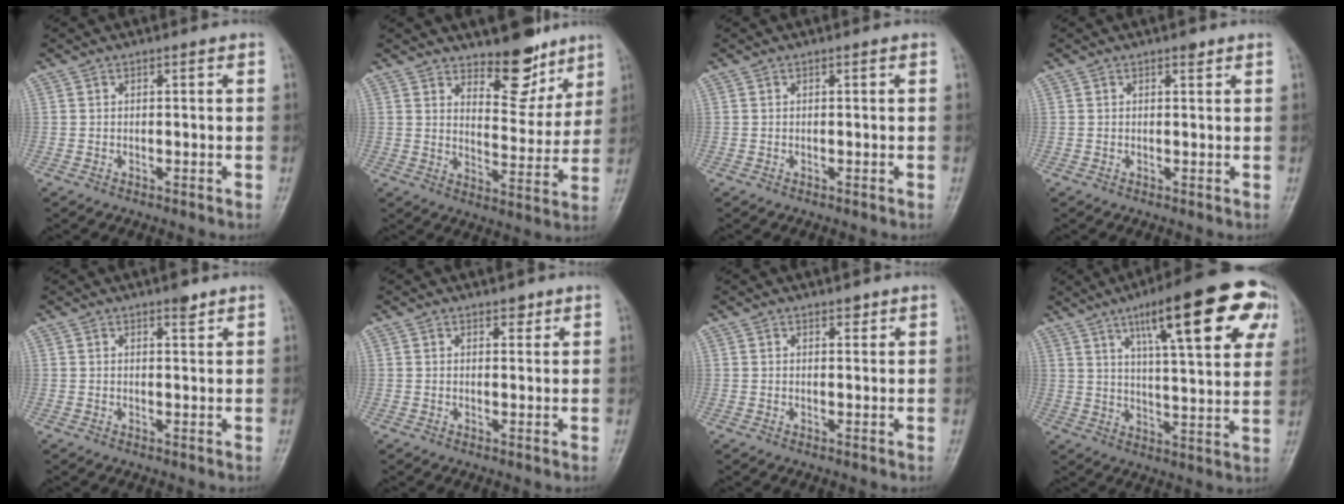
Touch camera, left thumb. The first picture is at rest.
{"total": 11.1, "force": [8.1, 4.9, 5.8], "torque": [-0.044, -0.064, 0.130]}
{"total": 0.0}
{"total": 1.1, "force": [0.8, 0.4, 0.6], "torque": [-0.006, -0.004, 0.010]}
{"total": 2.0, "force": [1.5, 0.6, 1.1], "torque": [-0.010, -0.009, 0.021]}
{"total": 1.7, "force": [1.3, 0.9, 0.8], "torque": [0.001, -0.007, 0.016]}
{"total": 1.4, "force": [1.1, 0.7, 0.6], "torque": [-0.002, -0.007, 0.014]}
{"total": 22.6, "force": [10.7, 5.7, 19.0], "torque": [-0.243, -0.010, 0.152]}